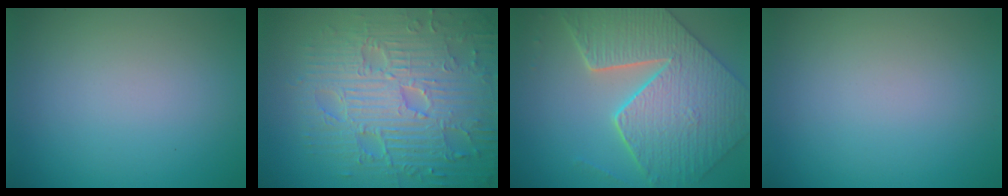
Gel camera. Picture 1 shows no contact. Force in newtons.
{"total": 10.4, "press": 7.0, "slide": 7.6}
{"total": 9.3, "press": 6.8, "slide": 6.4}
{"total": 0.0}